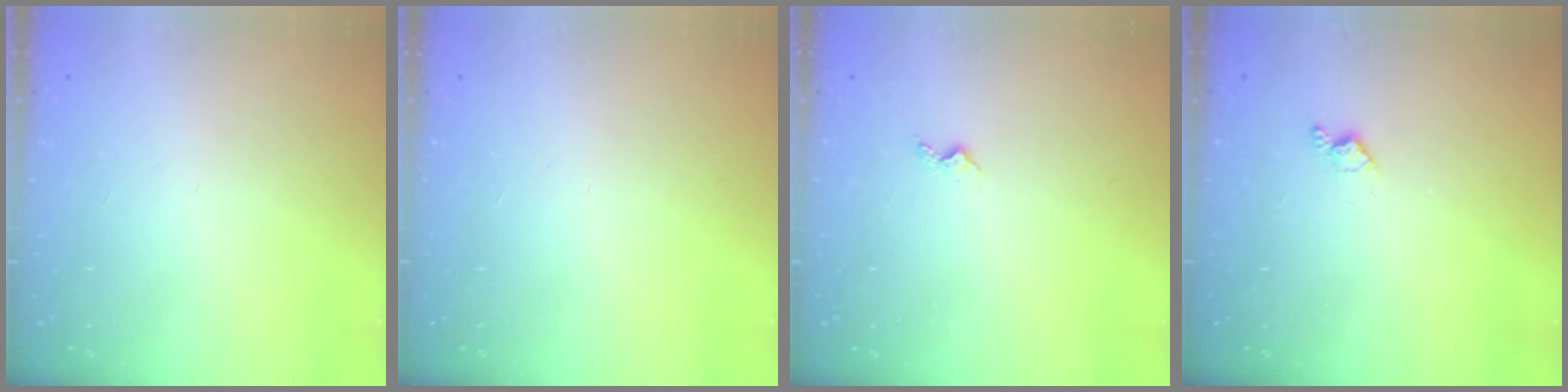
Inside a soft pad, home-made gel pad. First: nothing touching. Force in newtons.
{"total": 0.0}
{"total": 3.4, "press": 3.4, "slide": 0.5}
{"total": 3.9, "press": 3.8, "slide": 0.7}